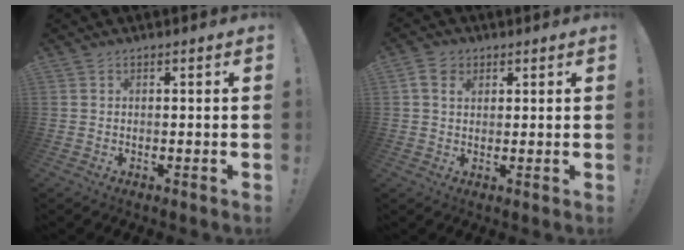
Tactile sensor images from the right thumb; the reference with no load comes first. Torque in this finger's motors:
{"motor_torque": [-0.04, 0.06, 0.07, -0.04, 0.00]}